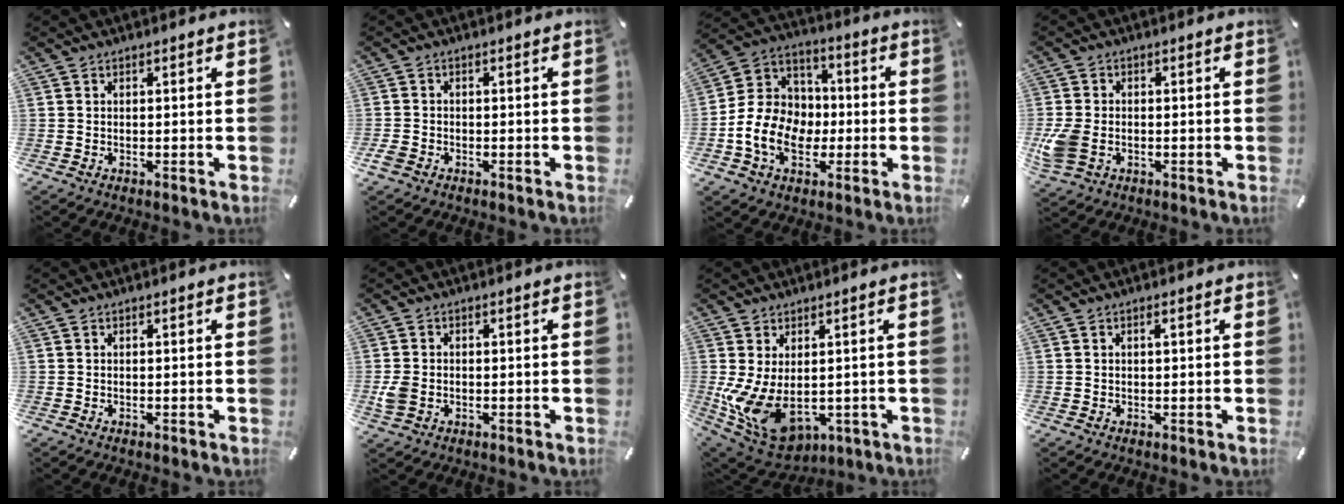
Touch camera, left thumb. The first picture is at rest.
{"total": 2.4, "force": [-1.5, 1.6, 1.0], "torque": [-0.030, 0.000, -0.031]}
{"total": 13.3, "force": [-3.5, 10.9, 6.8], "torque": [-0.157, 0.022, -0.061]}
{"total": 6.6, "force": [-1.5, 4.8, 4.3], "torque": [-0.102, 0.006, -0.026]}
{"total": 0.0}
{"total": 3.6, "force": [-0.8, 2.8, 2.3], "torque": [-0.052, 0.003, -0.016]}
{"total": 11.5, "force": [-1.5, 7.1, 8.9], "torque": [-0.202, -0.009, -0.019]}
{"total": 0.8, "force": [0.3, 0.4, 0.7], "torque": [-0.014, 0.003, 0.004]}